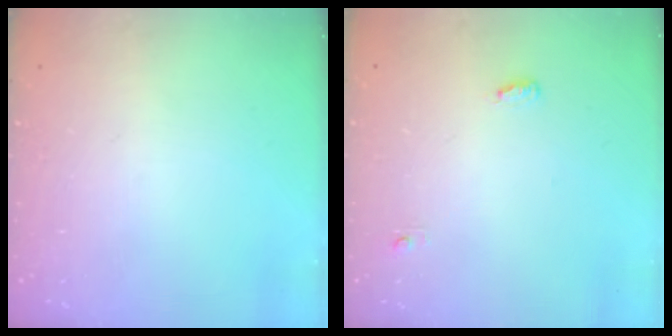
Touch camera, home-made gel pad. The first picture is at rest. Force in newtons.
{"total": 3.9, "press": 3.8, "slide": 1.0}